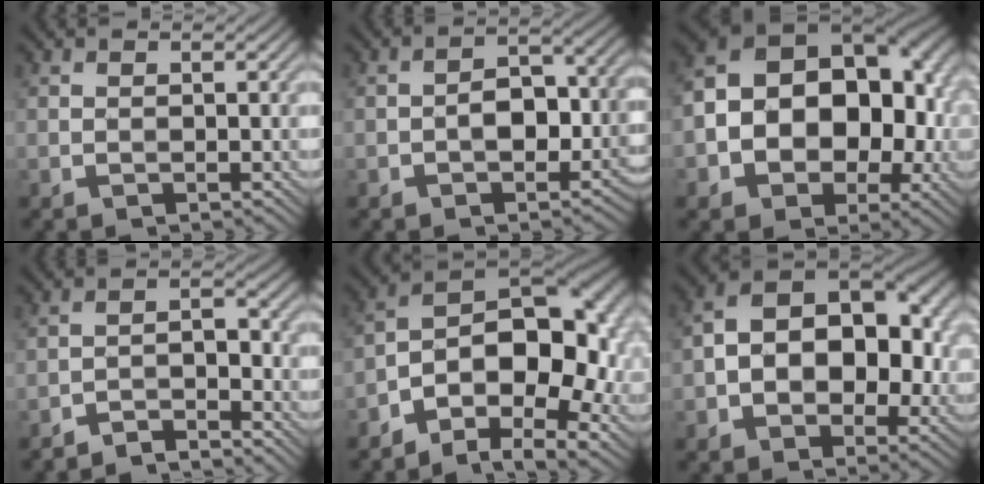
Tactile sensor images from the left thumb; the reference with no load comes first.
{"total": 4.8, "force": [-1.6, 2.9, 3.5], "torque": [-0.045, 0.006, -0.030]}
{"total": 16.0, "force": [-0.9, 11.5, 11.0], "torque": [-0.175, -0.016, -0.004]}
{"total": 4.2, "force": [-3.8, 0.8, 1.5], "torque": [-0.025, 0.009, -0.073]}
{"total": 15.6, "force": [-5.0, 8.1, 12.4], "torque": [-0.193, -0.003, -0.087]}
{"total": 13.3, "force": [0.3, 8.8, 10.0], "torque": [-0.147, 0.009, 0.002]}